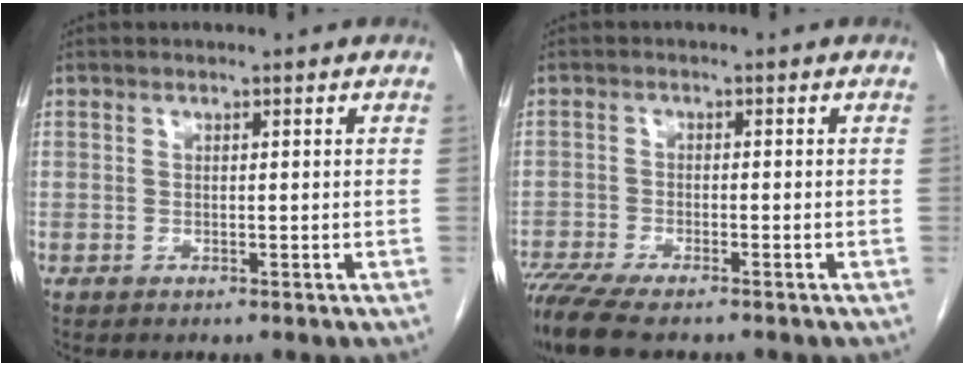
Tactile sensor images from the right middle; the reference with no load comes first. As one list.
[{"total": 9.1, "force": [-7.2, 2.0, 5.2], "torque": [-0.097, -0.018, -0.122]}]